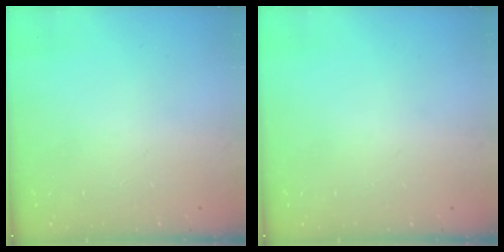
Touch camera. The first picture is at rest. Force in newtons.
{"total": 0.0}